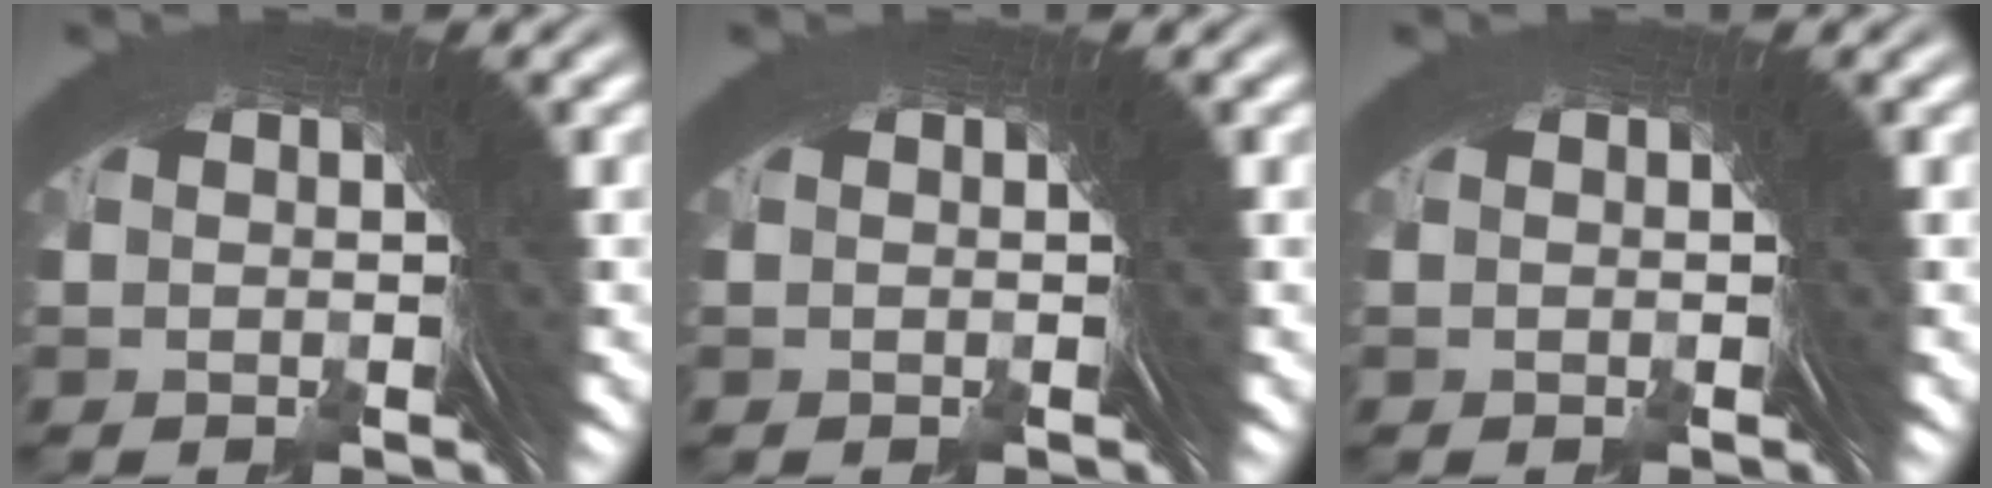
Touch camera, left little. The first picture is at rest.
{"total": 0.0}
{"total": 0.0}